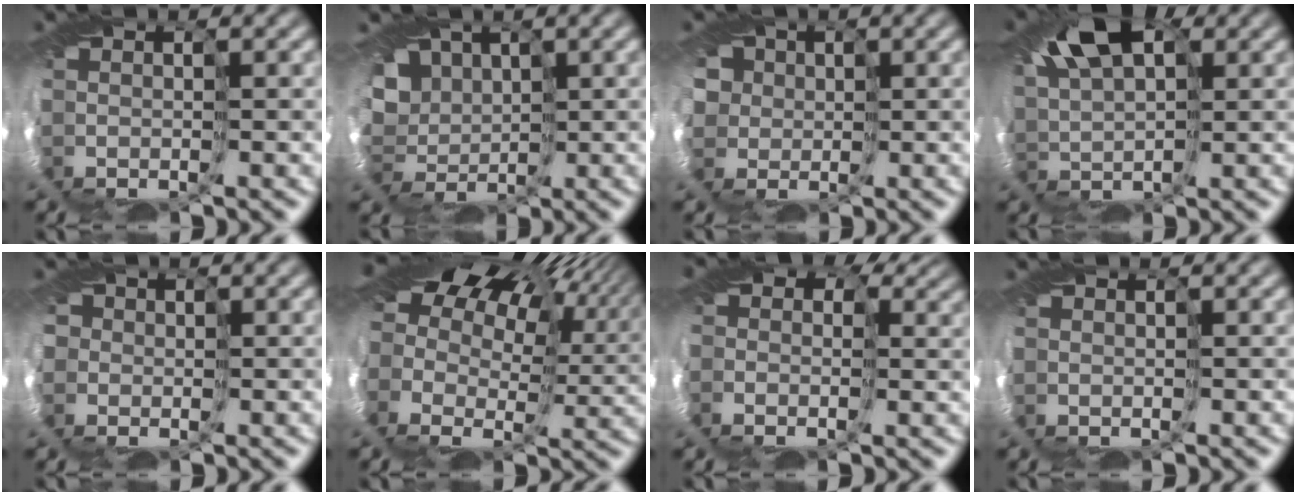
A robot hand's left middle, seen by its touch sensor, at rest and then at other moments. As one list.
[{"total": 4.8, "force": [0.9, 4.1, 2.2], "torque": [-0.046, 0.006, 0.006]}, {"total": 5.4, "force": [1.5, 5.0, 1.4], "torque": [-0.038, 0.022, 0.000]}, {"total": 5.8, "force": [2.8, 3.2, 3.9], "torque": [-0.079, 0.020, 0.038]}, {"total": 5.2, "force": [-0.9, 4.9, 1.5], "torque": [-0.046, 0.002, -0.035]}, {"total": 17.0, "force": [5.4, 10.9, 11.9], "torque": [-0.226, 0.029, 0.086]}, {"total": 11.6, "force": [2.3, 8.9, 7.1], "torque": [-0.119, 0.015, -0.005]}, {"total": 0.0}]